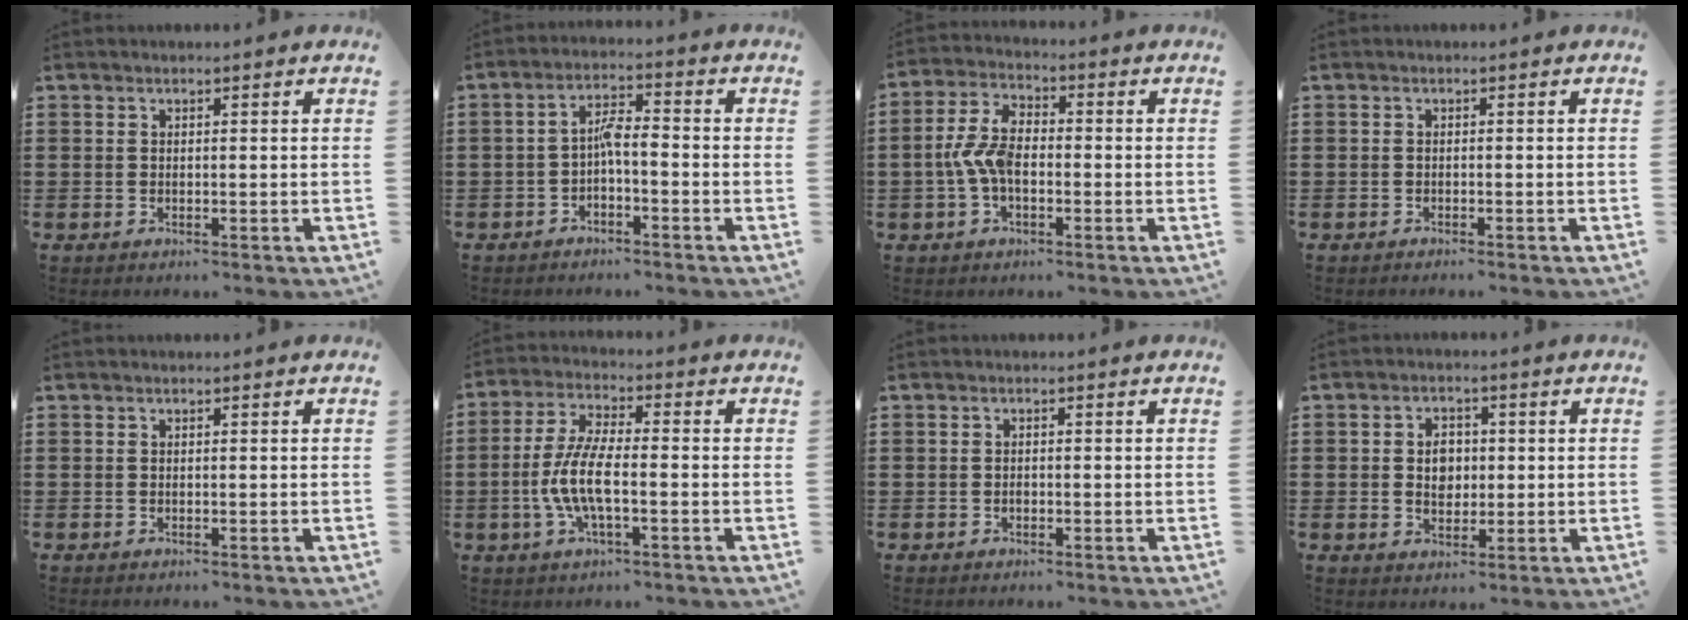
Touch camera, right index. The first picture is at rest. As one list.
[{"total": 3.4, "force": [-1.4, 1.0, 2.9], "torque": [-0.057, 0.012, -0.029]}, {"total": 6.2, "force": [-1.5, 3.4, 5.0], "torque": [-0.128, -0.003, -0.036]}, {"total": 0.7, "force": [-0.7, -0.1, 0.0], "torque": [-0.001, -0.001, -0.013]}, {"total": 0.0}, {"total": 7.7, "force": [-2.1, 2.4, 7.0], "torque": [-0.168, -0.011, -0.048]}, {"total": 0.7, "force": [-0.3, 0.7, 0.2], "torque": [-0.006, 0.001, -0.005]}, {"total": 3.9, "force": [0.2, 2.9, 2.7], "torque": [-0.052, 0.010, -0.002]}]